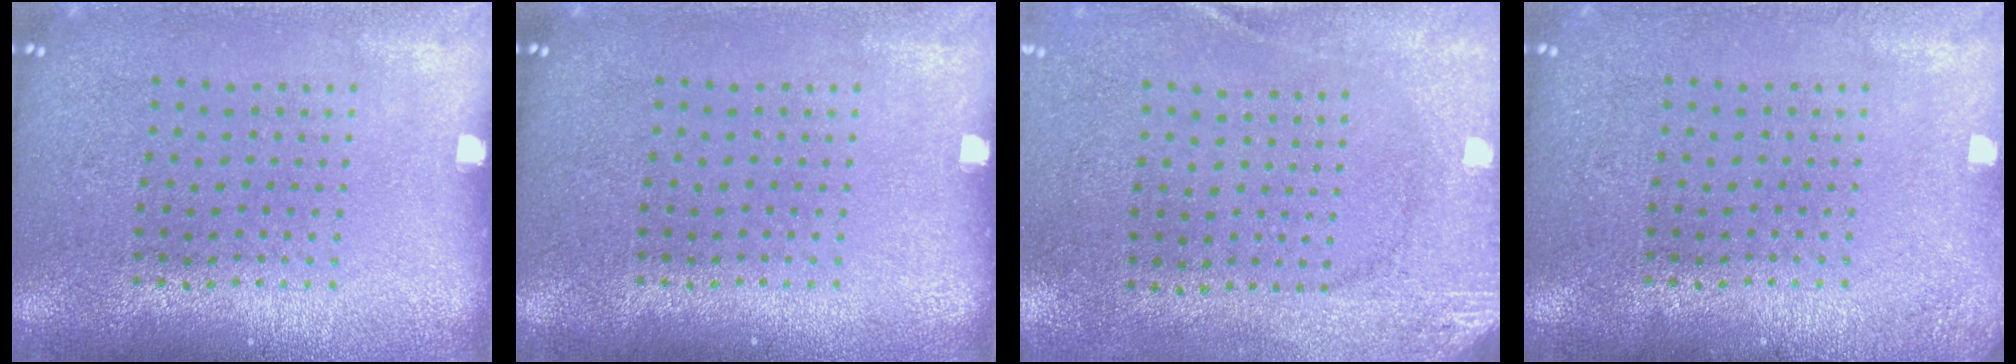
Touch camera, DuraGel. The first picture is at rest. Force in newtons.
{"total": 0.0}
{"total": 2.7, "press": 2.1, "slide": 1.7}
{"total": 1.0, "press": 1.0, "slide": 0.3}